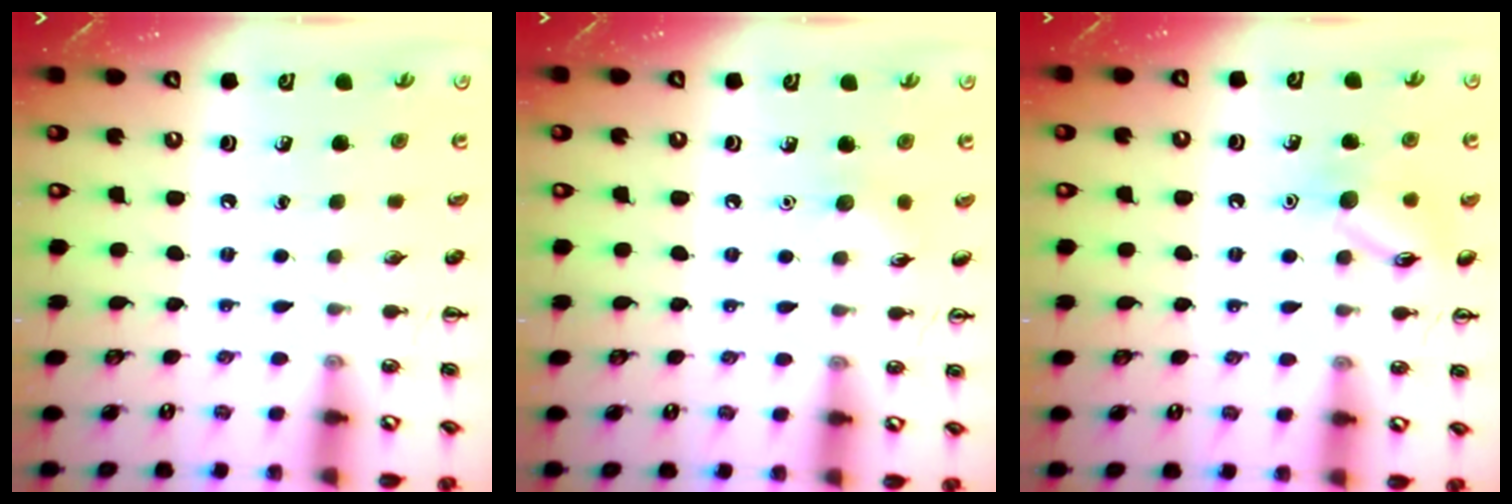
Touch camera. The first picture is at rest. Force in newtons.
{"total": 5.1, "press": 4.9, "slide": 1.5}
{"total": 10.4, "press": 10.4, "slide": 0.5}